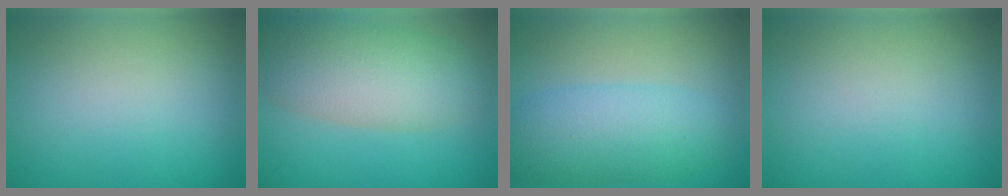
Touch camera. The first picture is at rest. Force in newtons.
{"total": 7.3, "press": 7.3, "slide": 0.5}
{"total": 6.0, "press": 6.0, "slide": 0.1}
{"total": 0.0}